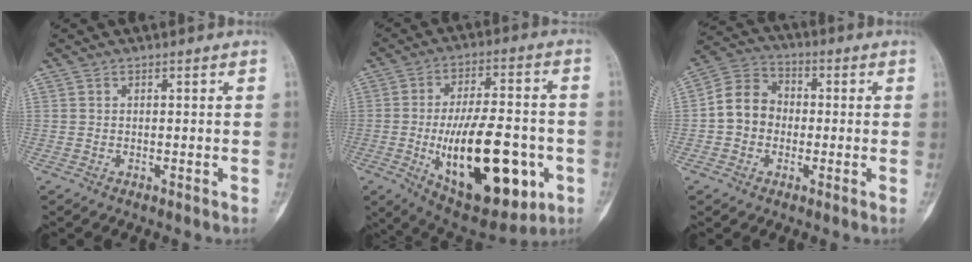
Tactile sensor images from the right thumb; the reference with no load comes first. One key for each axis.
{"total": 24.1, "fx": -6.1, "fy": 10.9, "fz": 20.6, "tx": -0.316, "ty": 0.009, "tz": -0.074}
{"total": 8.8, "fx": -0.8, "fy": 7.5, "fz": 4.4, "tx": -0.058, "ty": 0.034, "tz": -0.030}